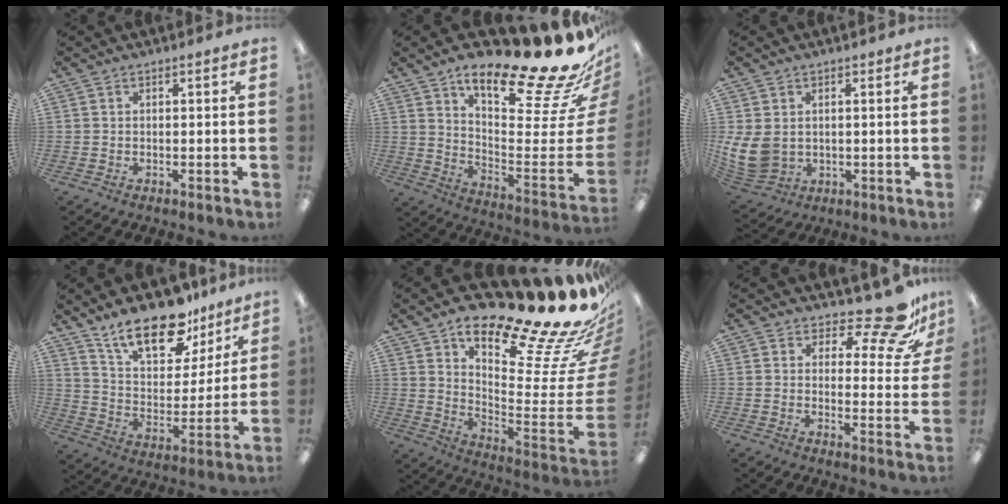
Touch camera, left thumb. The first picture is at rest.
{"total": 23.5, "force": [17.9, 4.7, 14.4], "torque": [-0.185, -0.149, 0.277]}
{"total": 9.9, "force": [1.2, 8.2, 5.4], "torque": [-0.123, -0.004, 0.025]}
{"total": 19.7, "force": [14.3, 8.5, 10.5], "torque": [-0.170, -0.082, 0.248]}
{"total": 26.3, "force": [20.9, 5.0, 15.1], "torque": [-0.177, -0.182, 0.337]}
{"total": 12.4, "force": [9.9, 3.4, 6.7], "torque": [-0.097, -0.074, 0.169]}